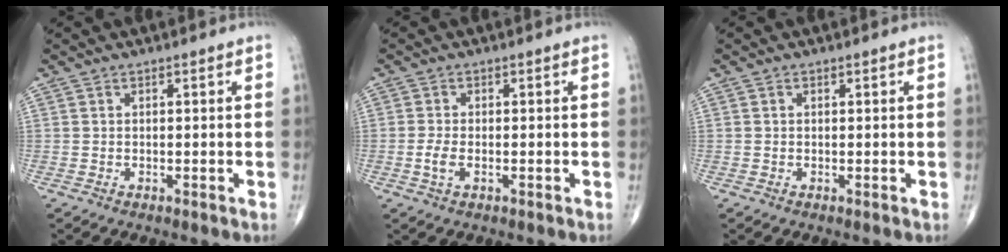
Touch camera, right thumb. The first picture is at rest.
{"total": 2.6, "force": [-0.7, 1.3, 2.2], "torque": [-0.053, 0.000, -0.015]}
{"total": 0.0}